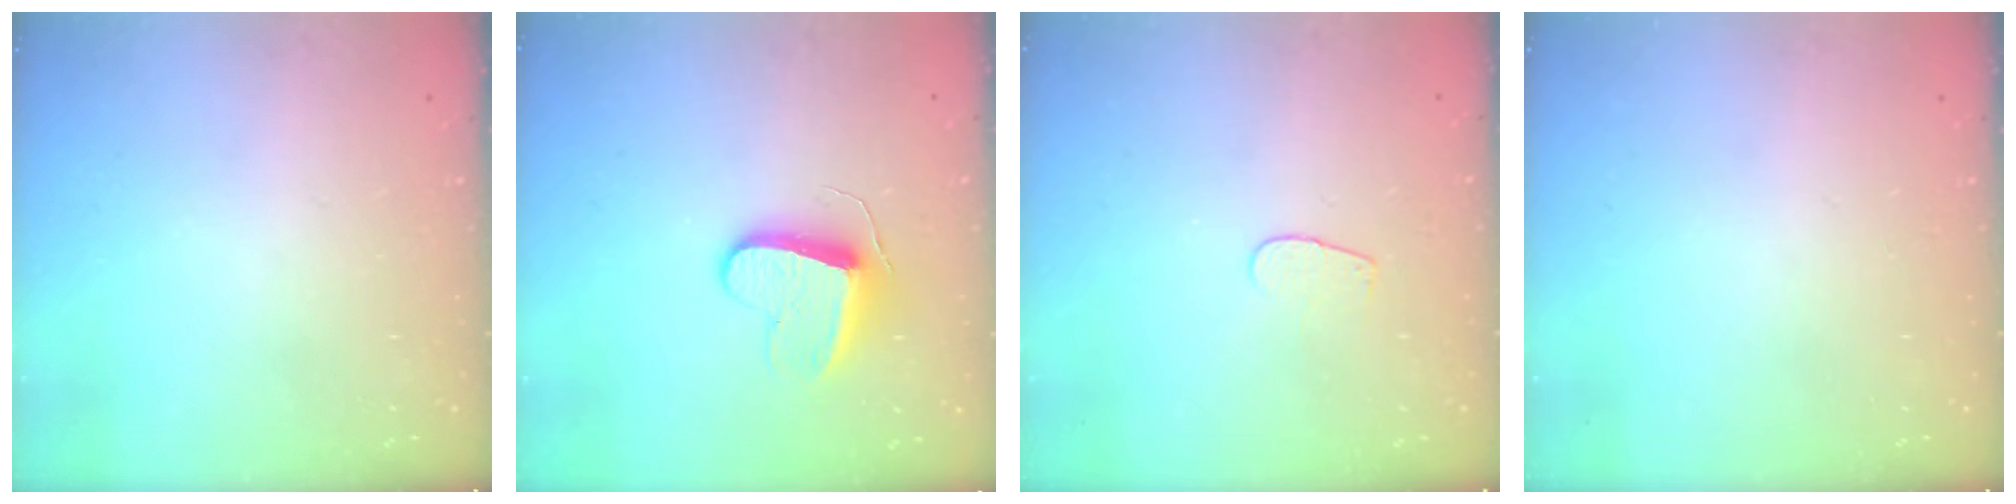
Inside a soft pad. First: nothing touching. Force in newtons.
{"total": 9.6, "press": 9.5, "slide": 0.6}
{"total": 3.2, "press": 3.2, "slide": 0.3}
{"total": 0.0}